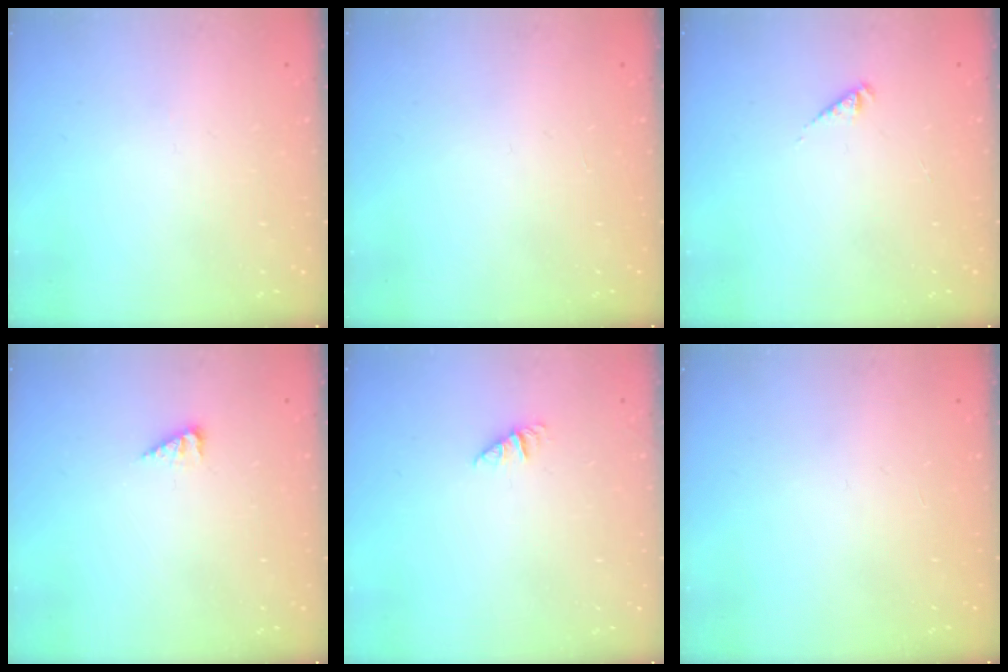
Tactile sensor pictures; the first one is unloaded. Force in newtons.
{"total": 0.0}
{"total": 2.4, "press": 2.4, "slide": 0.4}
{"total": 2.7, "press": 2.7, "slide": 0.4}
{"total": 0.6, "press": 0.6, "slide": 0.1}
{"total": 0.0}